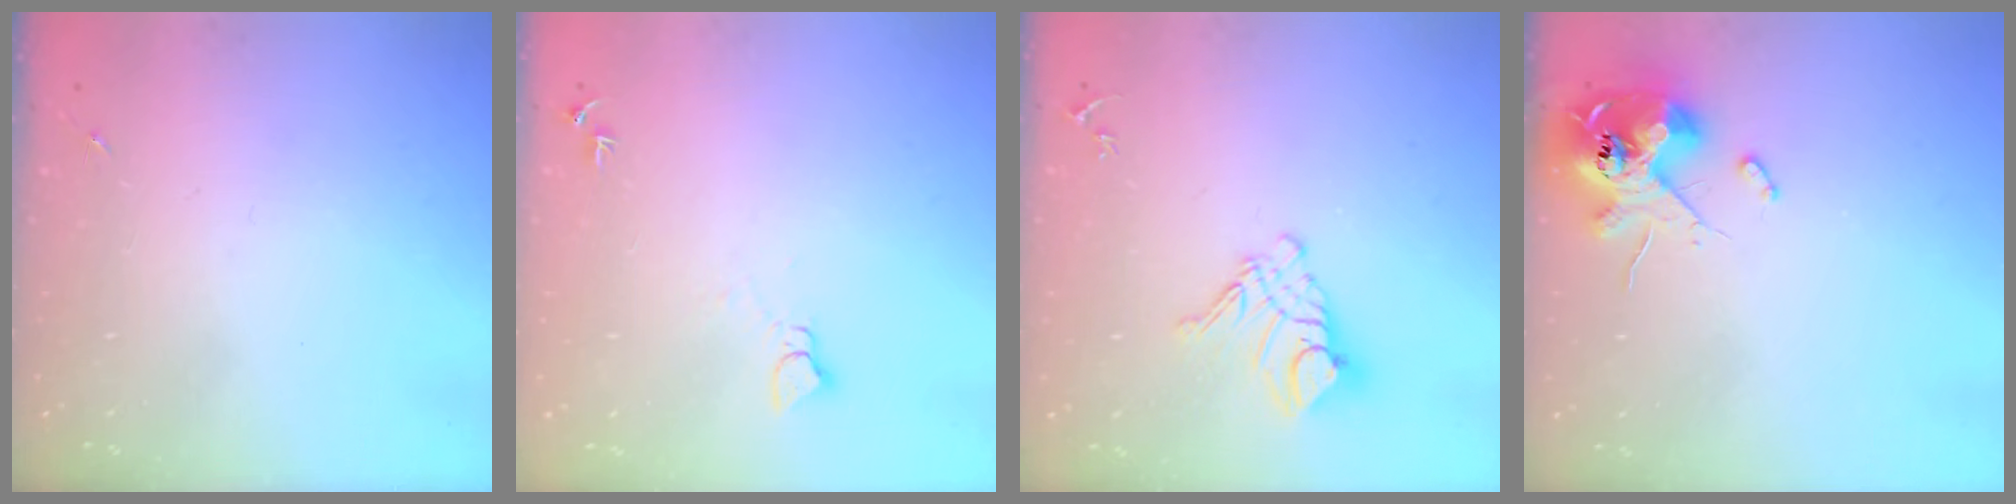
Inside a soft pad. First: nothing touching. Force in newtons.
{"total": 4.6, "press": 4.6, "slide": 0.5}
{"total": 12.1, "press": 12.0, "slide": 1.2}
{"total": 12.0, "press": 11.8, "slide": 1.9}